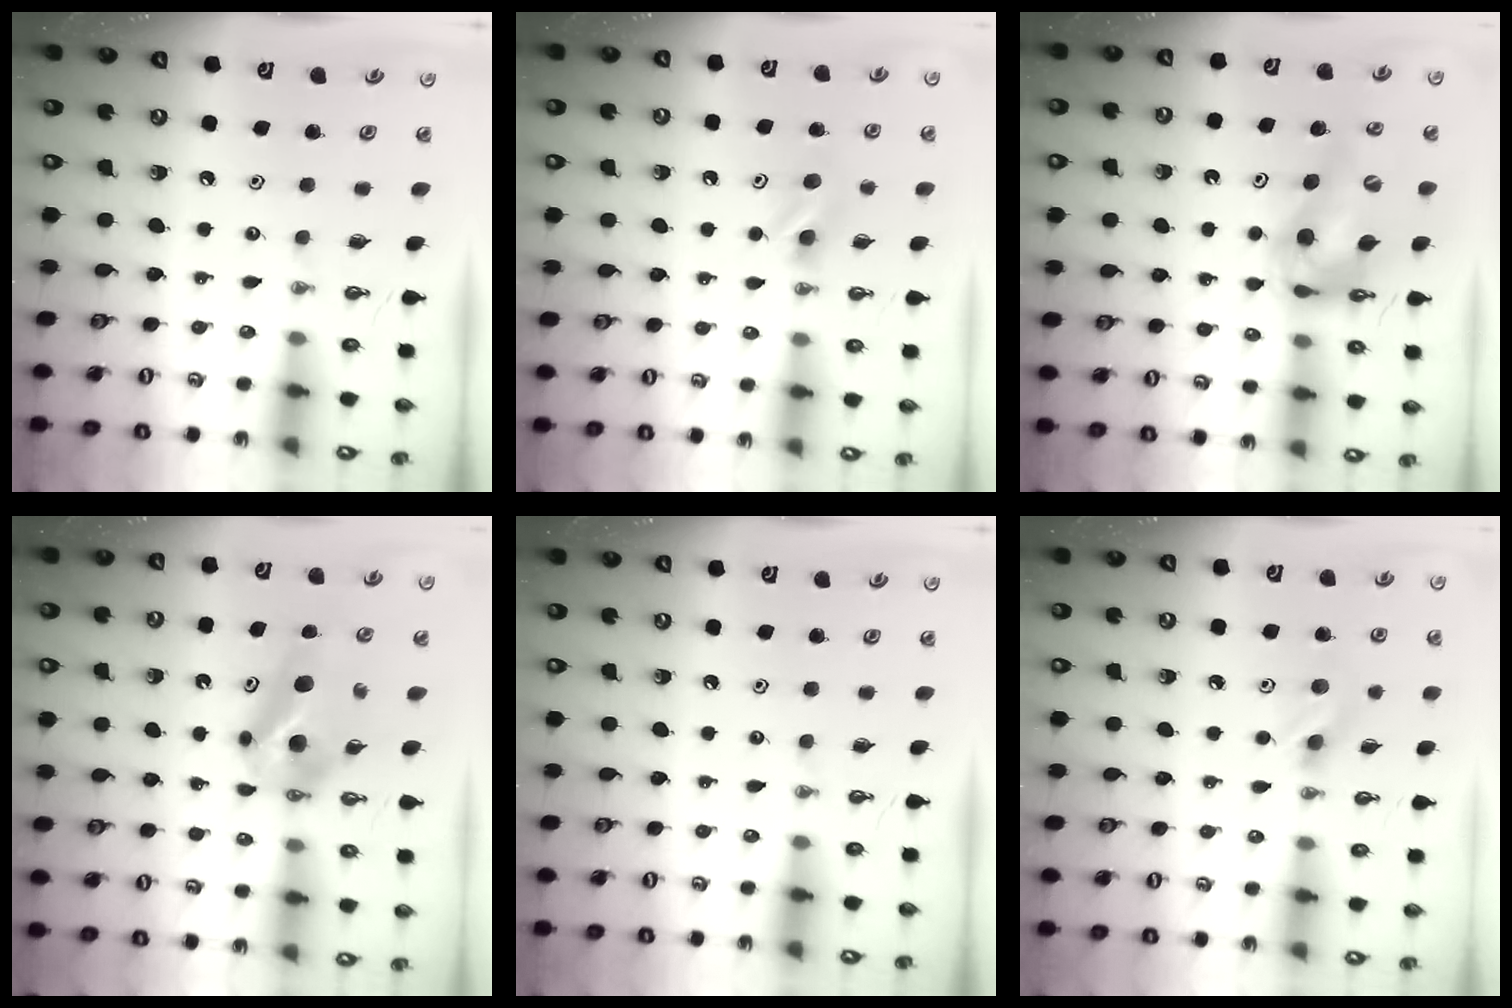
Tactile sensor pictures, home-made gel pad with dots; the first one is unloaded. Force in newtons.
{"total": 4.4, "press": 4.0, "slide": 1.7}
{"total": 13.2, "press": 13.2, "slide": 1.2}
{"total": 8.4, "press": 5.9, "slide": 5.9}
{"total": 0.0}
{"total": 7.6, "press": 7.2, "slide": 2.4}